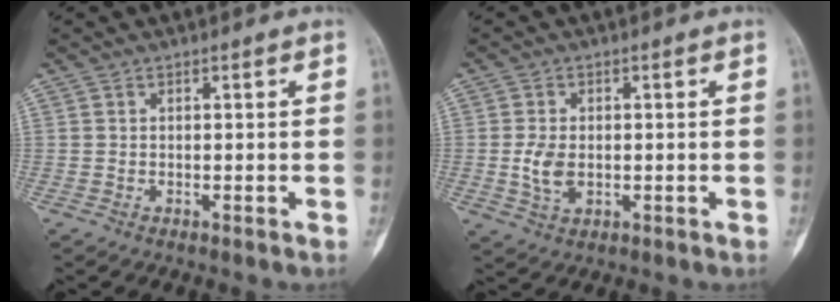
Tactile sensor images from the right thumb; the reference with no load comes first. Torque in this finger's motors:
{"motor_torque": [0.73, 1.08, 0.60, -0.40, 0.19]}